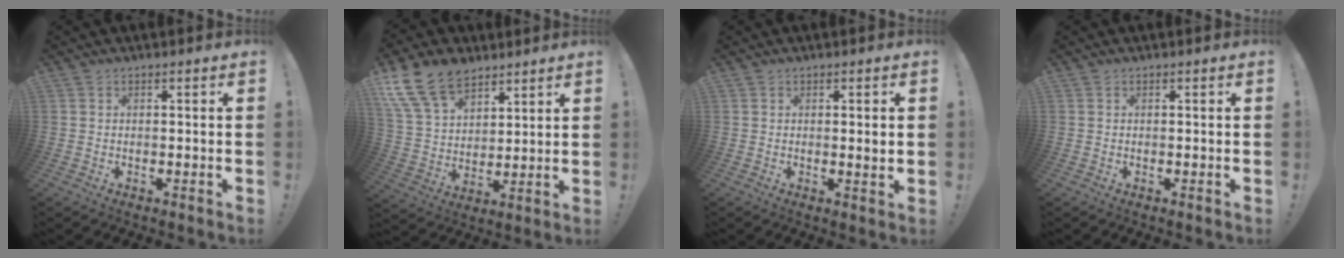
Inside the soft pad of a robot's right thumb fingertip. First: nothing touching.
{"total": 16.0, "force": [10.8, 9.4, 7.2], "torque": [-0.139, -0.058, 0.209]}
{"total": 1.9, "force": [0.3, -0.3, 1.9], "torque": [-0.028, -0.004, 0.001]}
{"total": 0.0}